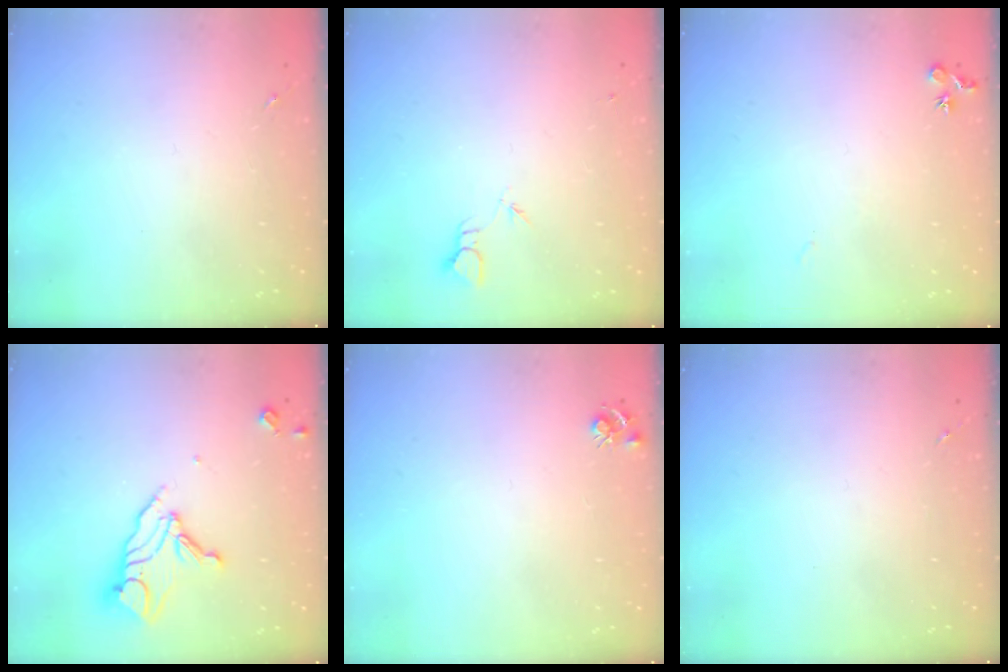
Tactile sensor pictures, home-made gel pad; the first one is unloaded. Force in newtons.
{"total": 2.3, "press": 2.3, "slide": 0.1}
{"total": 6.6, "press": 6.6, "slide": 0.6}
{"total": 12.2, "press": 12.1, "slide": 1.2}
{"total": 4.8, "press": 4.7, "slide": 0.7}
{"total": 0.0}